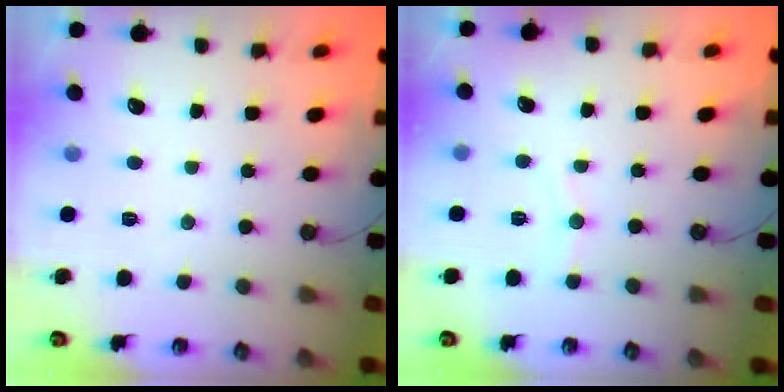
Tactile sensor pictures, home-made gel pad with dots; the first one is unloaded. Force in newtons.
{"total": 4.2, "press": 4.1, "slide": 1.0}